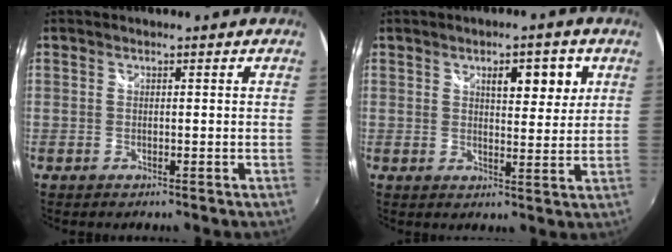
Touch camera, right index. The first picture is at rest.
{"total": 6.6, "force": [2.8, 2.4, 5.5], "torque": [-0.075, 0.010, 0.042]}